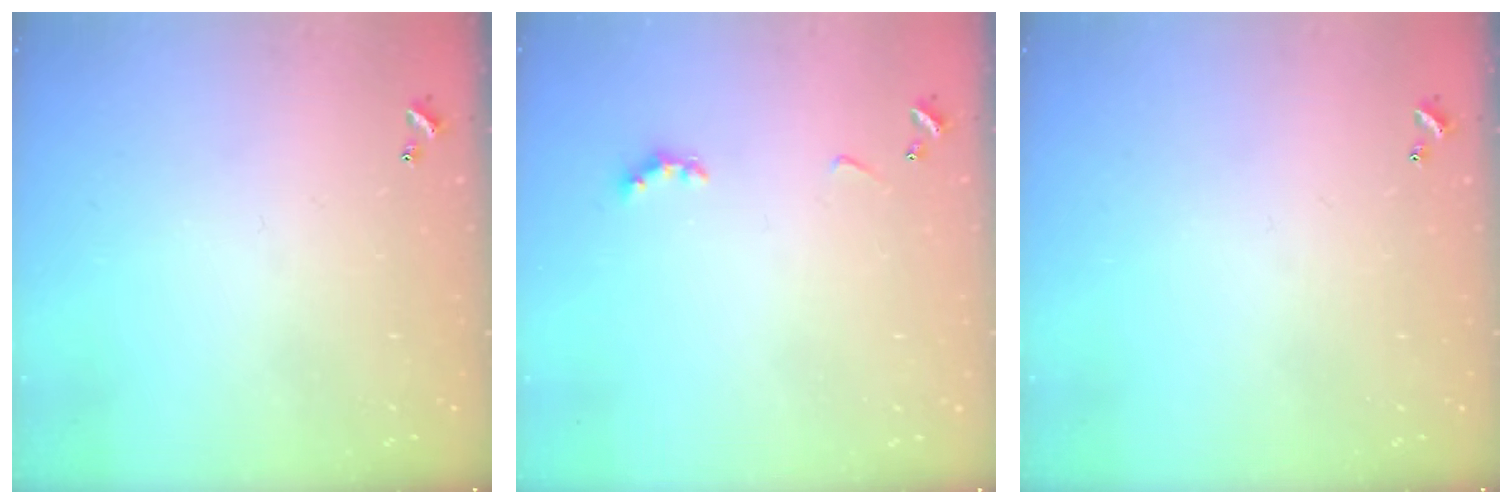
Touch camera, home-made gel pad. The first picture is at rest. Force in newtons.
{"total": 2.9, "press": 2.8, "slide": 0.6}
{"total": 0.0}